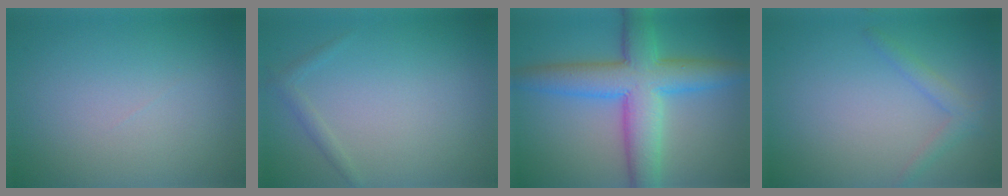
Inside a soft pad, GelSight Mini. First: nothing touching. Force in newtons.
{"total": 1.0, "press": 1.0, "slide": 0.0}
{"total": 8.4, "press": 8.4, "slide": 0.3}
{"total": 1.6, "press": 1.6, "slide": 0.1}